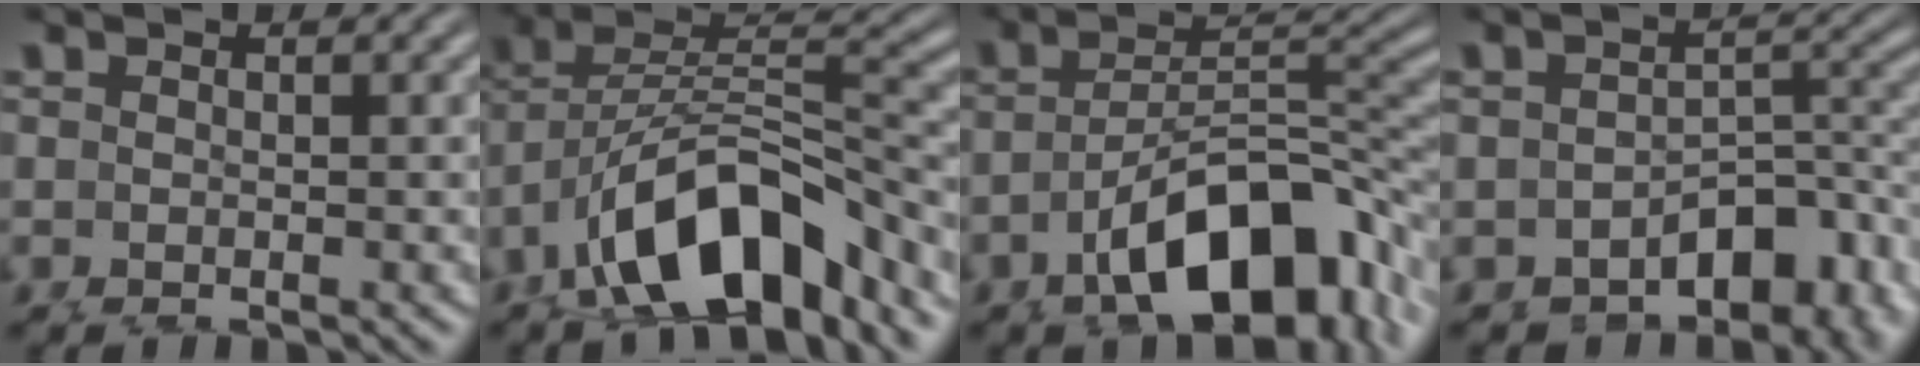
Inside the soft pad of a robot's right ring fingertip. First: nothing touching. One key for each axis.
{"total": 7.1, "fx": -2.0, "fy": 4.4, "fz": 5.2, "tx": -0.109, "ty": -0.024, "tz": -0.017}
{"total": 10.0, "fx": -3.5, "fy": 5.5, "fz": 7.5, "tx": -0.105, "ty": -0.030, "tz": -0.033}
{"total": 3.6, "fx": -2.0, "fy": 2.0, "fz": 2.3, "tx": -0.010, "ty": -0.007, "tz": -0.025}